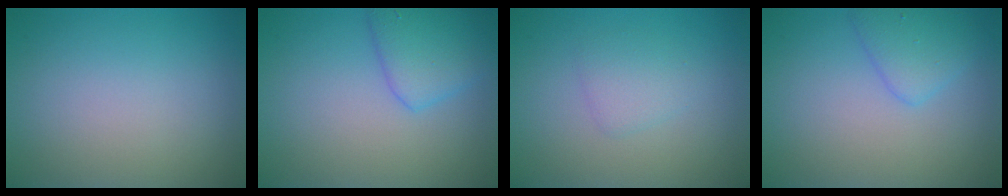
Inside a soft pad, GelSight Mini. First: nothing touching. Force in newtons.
{"total": 3.3, "press": 3.3, "slide": 0.2}
{"total": 1.6, "press": 1.6, "slide": 0.0}
{"total": 2.5, "press": 2.5, "slide": 0.1}